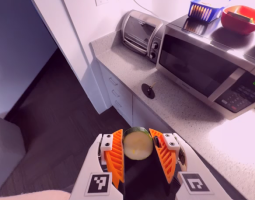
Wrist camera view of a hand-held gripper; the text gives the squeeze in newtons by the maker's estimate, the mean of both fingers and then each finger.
{"total": 11.1, "left": 11.0, "right": 11.2}